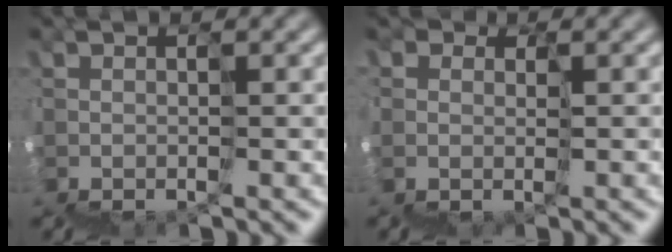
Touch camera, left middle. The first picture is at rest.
{"total": 3.0, "force": [0.4, 3.0, 0.2], "torque": [-0.006, 0.013, 0.012]}